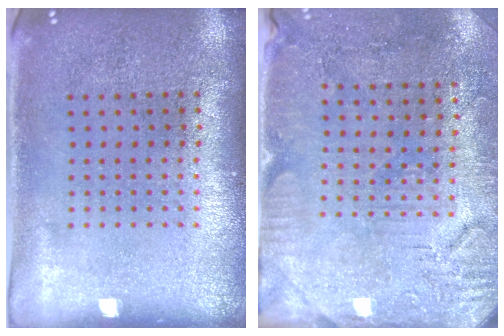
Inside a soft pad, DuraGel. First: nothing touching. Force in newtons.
{"total": 3.0, "press": 2.7, "slide": 1.2}